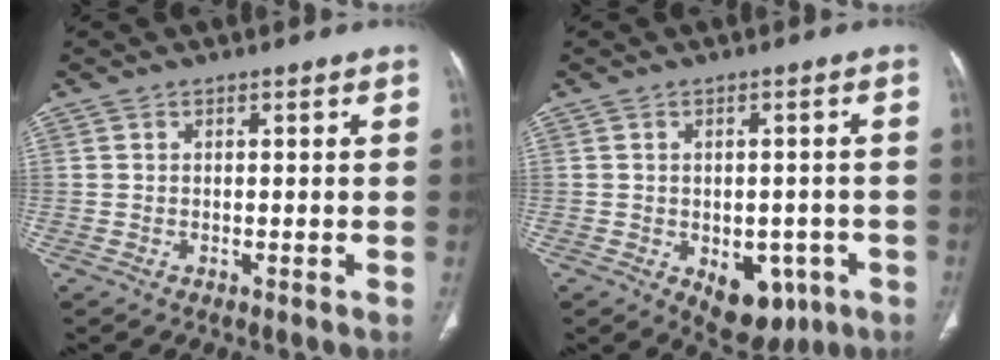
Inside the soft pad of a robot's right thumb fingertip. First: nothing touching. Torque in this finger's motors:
{"motor_torque": [1.56, 1.23, 0.54, -0.35, 0.03]}